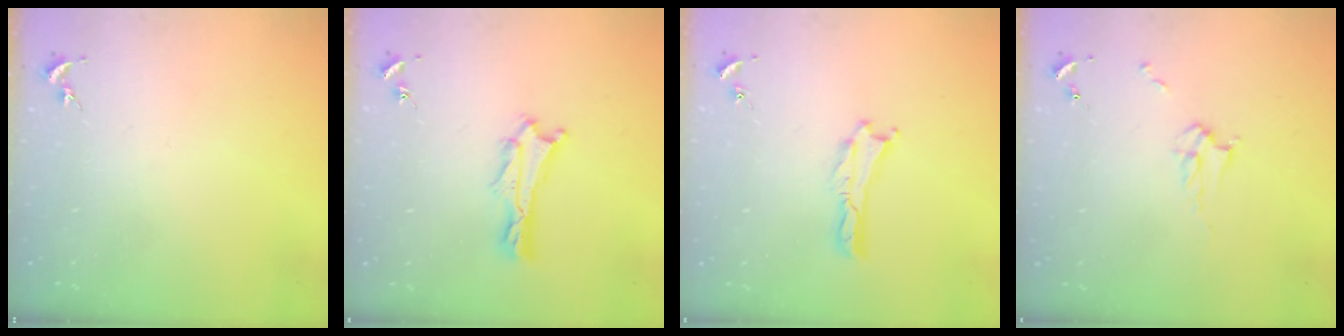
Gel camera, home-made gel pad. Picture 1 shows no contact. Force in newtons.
{"total": 0.9, "press": 0.9, "slide": 0.2}
{"total": 0.0}
{"total": 2.9, "press": 2.9, "slide": 0.4}